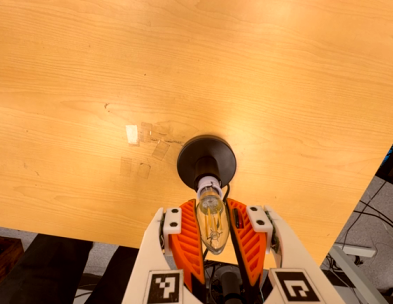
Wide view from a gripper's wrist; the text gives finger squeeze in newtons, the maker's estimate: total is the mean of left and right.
{"total": 11.8, "left": 11.6, "right": 12.1}